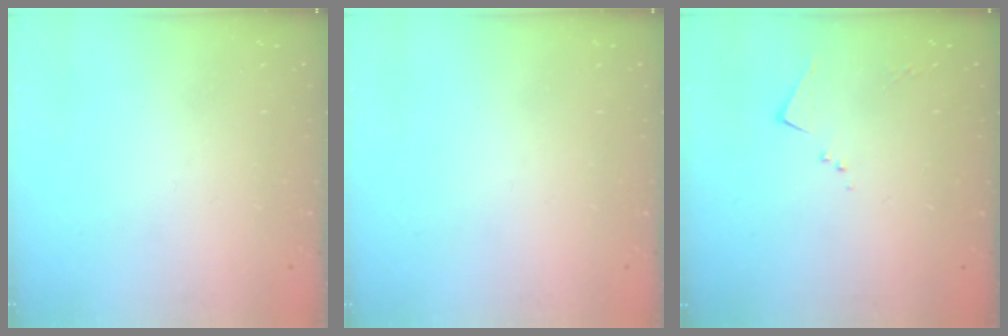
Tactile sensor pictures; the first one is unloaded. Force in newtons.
{"total": 0.0}
{"total": 4.3, "press": 4.3, "slide": 0.4}